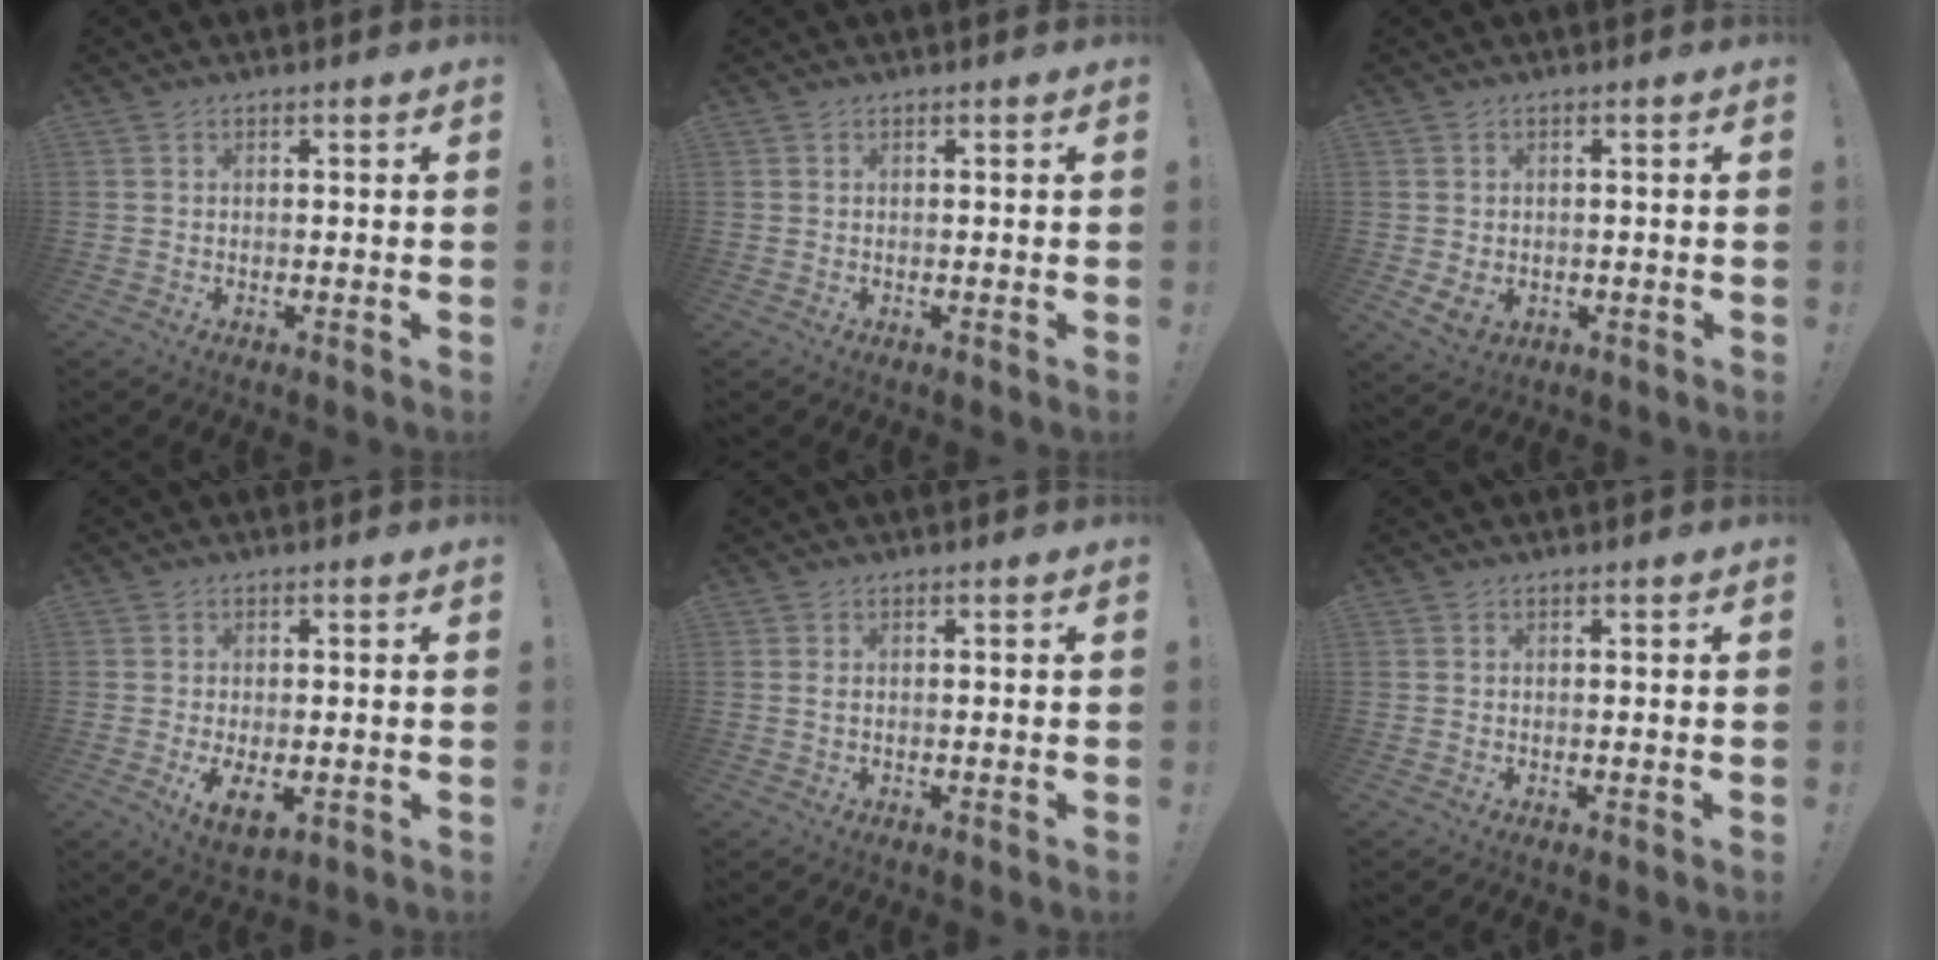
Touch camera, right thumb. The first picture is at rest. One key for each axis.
{"total": 0.0}
{"total": 4.0, "fx": 0.3, "fy": 3.0, "fz": 2.7, "tx": -0.048, "ty": -0.006, "tz": 0.007}
{"total": 5.7, "fx": -0.4, "fy": 2.7, "fz": 5.0, "tx": -0.083, "ty": -0.007, "tz": -0.003}
{"total": 1.0, "fx": 0.2, "fy": 0.3, "fz": 0.9, "tx": -0.015, "ty": 0.001, "tz": 0.001}
{"total": 0.0}